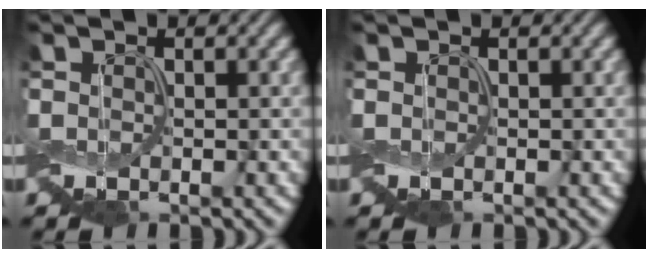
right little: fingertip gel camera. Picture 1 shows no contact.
{"total": 0.0}